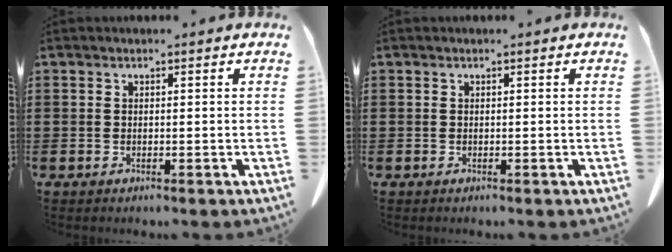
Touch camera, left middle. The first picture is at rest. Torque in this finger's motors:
{"motor_torque": [-1.26, -0.88, -0.01, -0.01]}